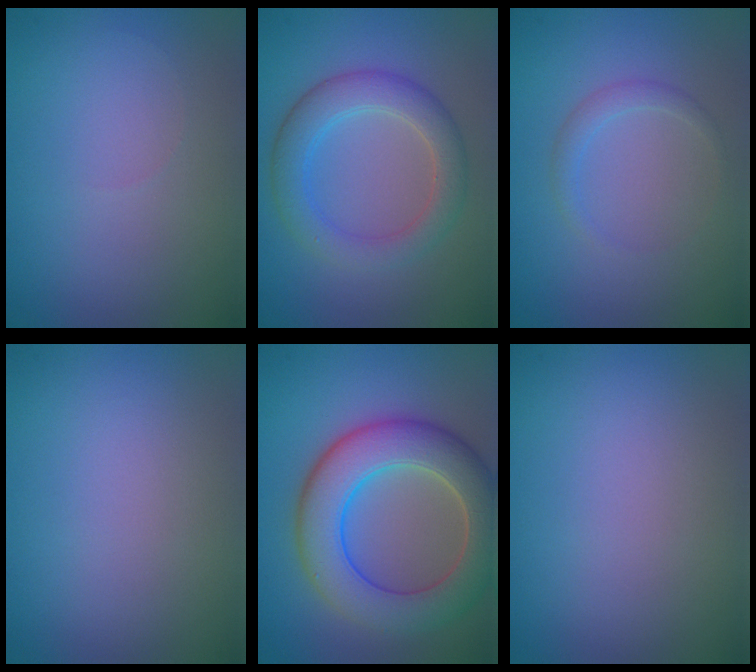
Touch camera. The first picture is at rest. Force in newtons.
{"total": 4.4, "press": 4.4, "slide": 0.2}
{"total": 1.2, "press": 1.2, "slide": 0.1}
{"total": 0.0}
{"total": 8.5, "press": 8.5, "slide": 0.5}
{"total": 0.0}